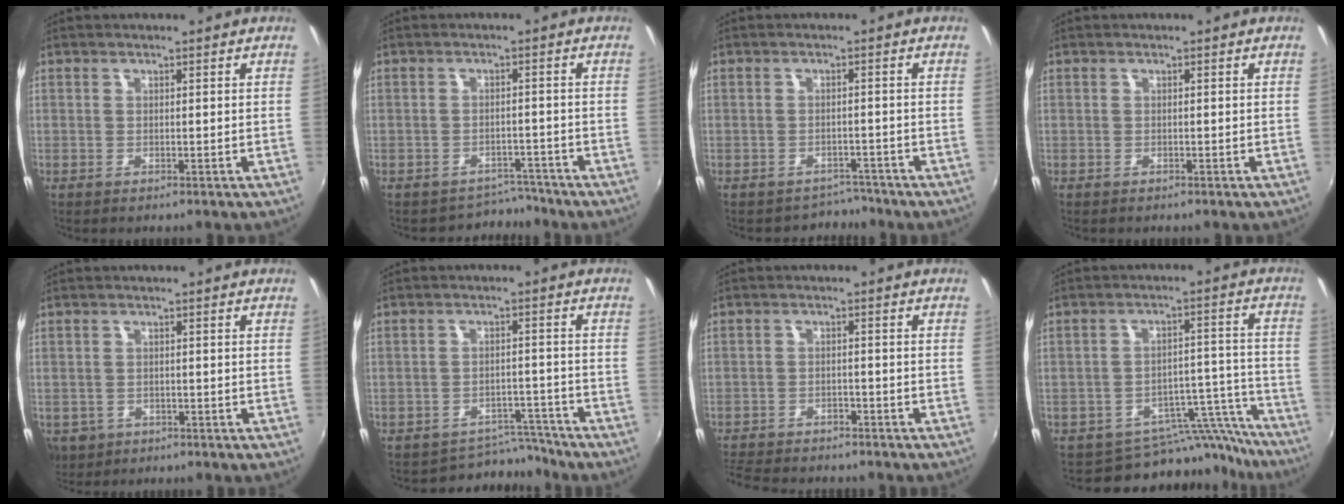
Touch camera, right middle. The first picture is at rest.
{"total": 4.3, "force": [-3.9, 1.6, -1.0], "torque": [0.020, 0.012, -0.056]}
{"total": 3.6, "force": [-3.2, 1.4, -0.9], "torque": [0.016, 0.007, -0.047]}
{"total": 0.0}
{"total": 6.3, "force": [-2.5, 5.1, 2.5], "torque": [-0.064, -0.014, -0.033]}
{"total": 7.2, "force": [-6.9, 2.0, -0.6], "torque": [0.011, 0.024, -0.099]}
{"total": 10.0, "force": [-8.9, 3.1, 3.2], "torque": [-0.092, -0.013, -0.142]}
{"total": 14.7, "force": [-13.8, 5.0, 1.3], "torque": [-0.005, 0.052, -0.183]}